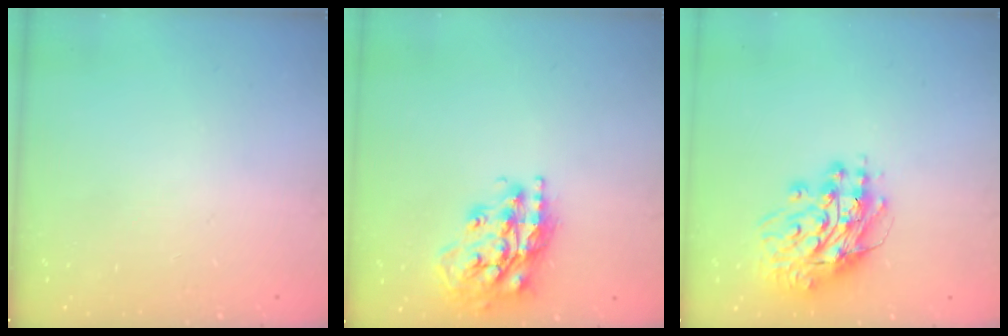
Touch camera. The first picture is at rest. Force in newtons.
{"total": 17.9, "press": 17.8, "slide": 1.5}
{"total": 13.7, "press": 13.7, "slide": 1.5}